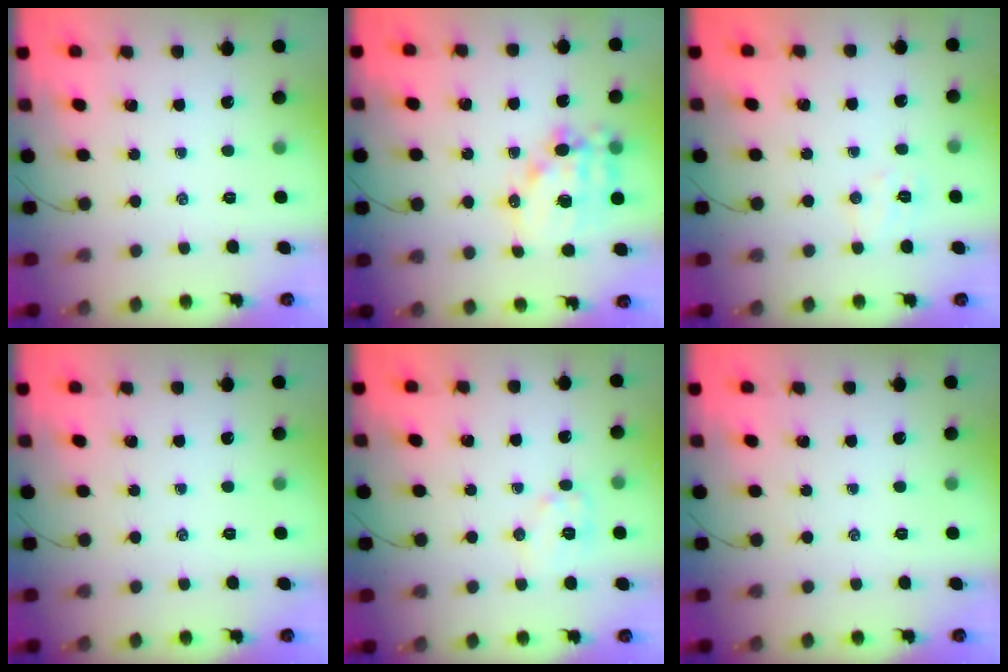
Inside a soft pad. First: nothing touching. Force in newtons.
{"total": 13.8, "press": 13.4, "slide": 3.1}
{"total": 6.0, "press": 5.9, "slide": 1.2}
{"total": 0.0}
{"total": 7.7, "press": 7.7, "slide": 0.4}
{"total": 0.0}